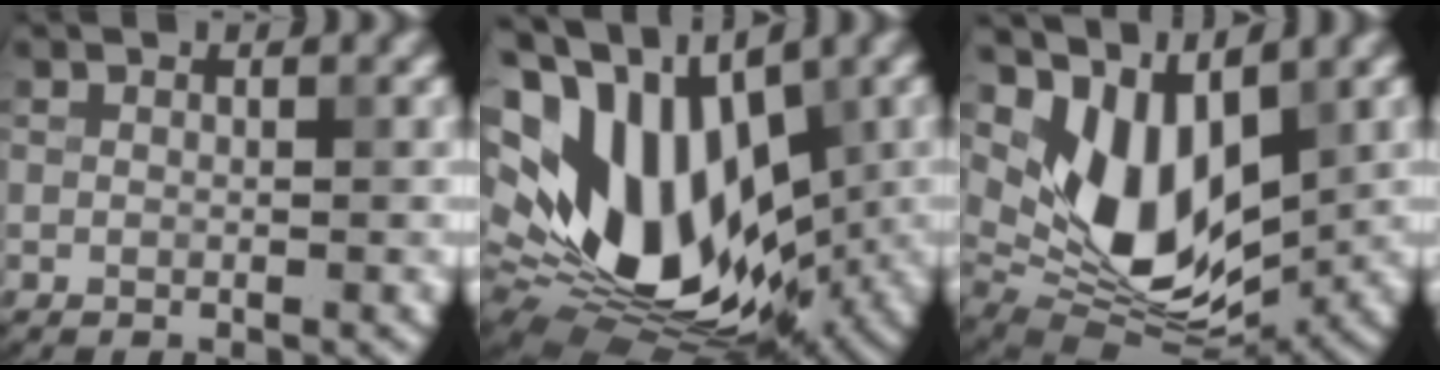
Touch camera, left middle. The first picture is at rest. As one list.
[{"total": 16.4, "force": [1.2, 10.6, 12.4], "torque": [-0.230, 0.004, 0.016]}, {"total": 8.5, "force": [2.8, 4.8, 6.4], "torque": [-0.130, -0.025, 0.059]}]